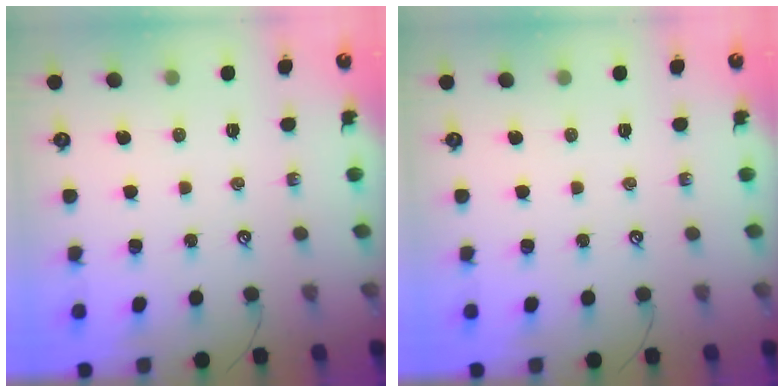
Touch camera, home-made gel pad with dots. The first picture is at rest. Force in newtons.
{"total": 0.0}